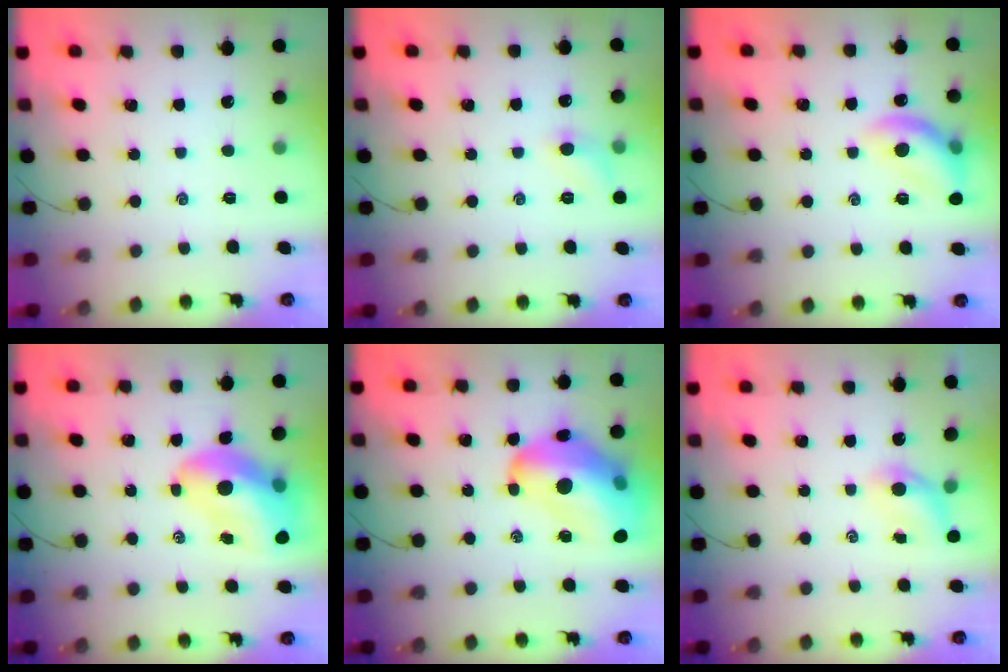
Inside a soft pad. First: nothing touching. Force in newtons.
{"total": 6.2, "press": 6.0, "slide": 1.8}
{"total": 13.8, "press": 13.7, "slide": 1.3}
{"total": 13.7, "press": 13.2, "slide": 3.9}
{"total": 23.2, "press": 22.4, "slide": 5.9}
{"total": 5.7, "press": 5.7, "slide": 0.7}